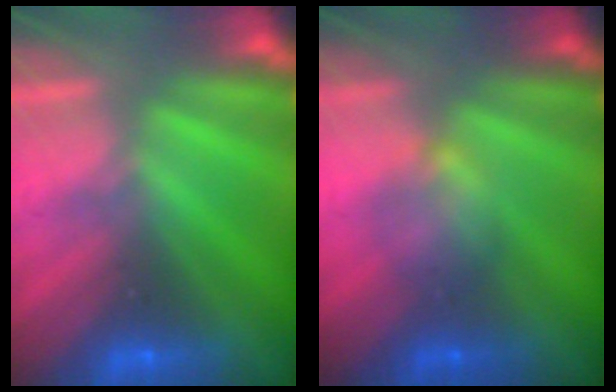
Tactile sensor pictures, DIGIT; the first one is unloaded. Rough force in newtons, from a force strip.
{"total": 2.0}